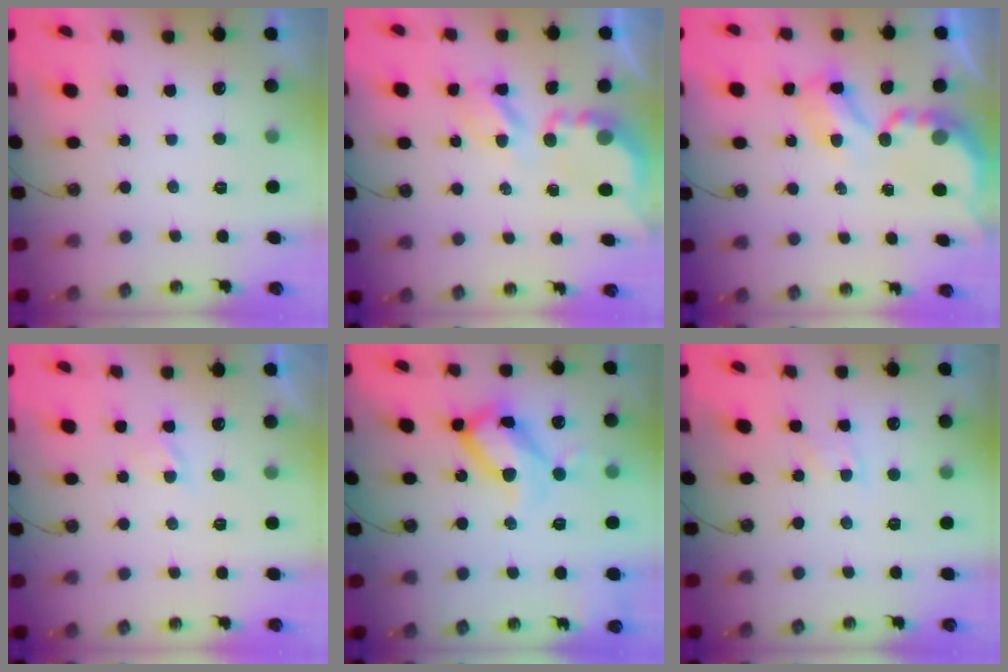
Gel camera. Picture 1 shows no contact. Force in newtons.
{"total": 5.0, "press": 5.0, "slide": 0.3}
{"total": 5.5, "press": 5.5, "slide": 0.3}
{"total": 0.9, "press": 0.9, "slide": 0.1}
{"total": 17.7, "press": 17.6, "slide": 1.6}
{"total": 4.7, "press": 4.6, "slide": 0.5}